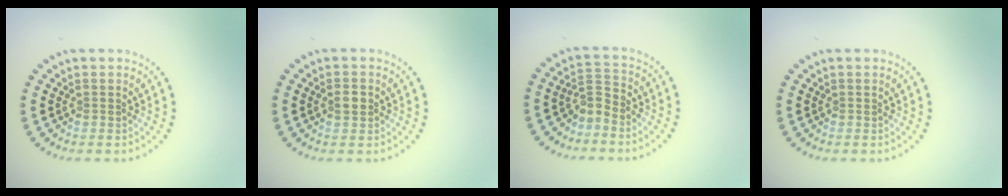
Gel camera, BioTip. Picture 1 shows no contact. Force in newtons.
{"total": 1.6, "press": 1.5, "slide": 0.3}
{"total": 2.2, "press": 1.5, "slide": 1.6}
{"total": 0.0}